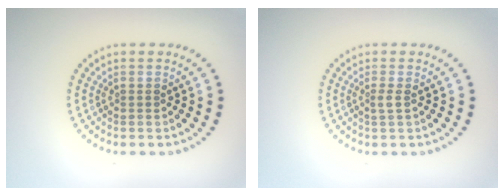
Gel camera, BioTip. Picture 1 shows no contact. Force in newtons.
{"total": 0.9, "press": 0.6, "slide": 0.7}